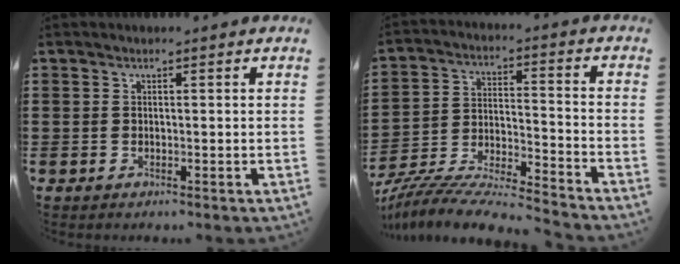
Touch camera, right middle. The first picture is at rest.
{"total": 8.7, "force": [-8.5, 0.3, 1.9], "torque": [-0.029, 0.005, -0.168]}